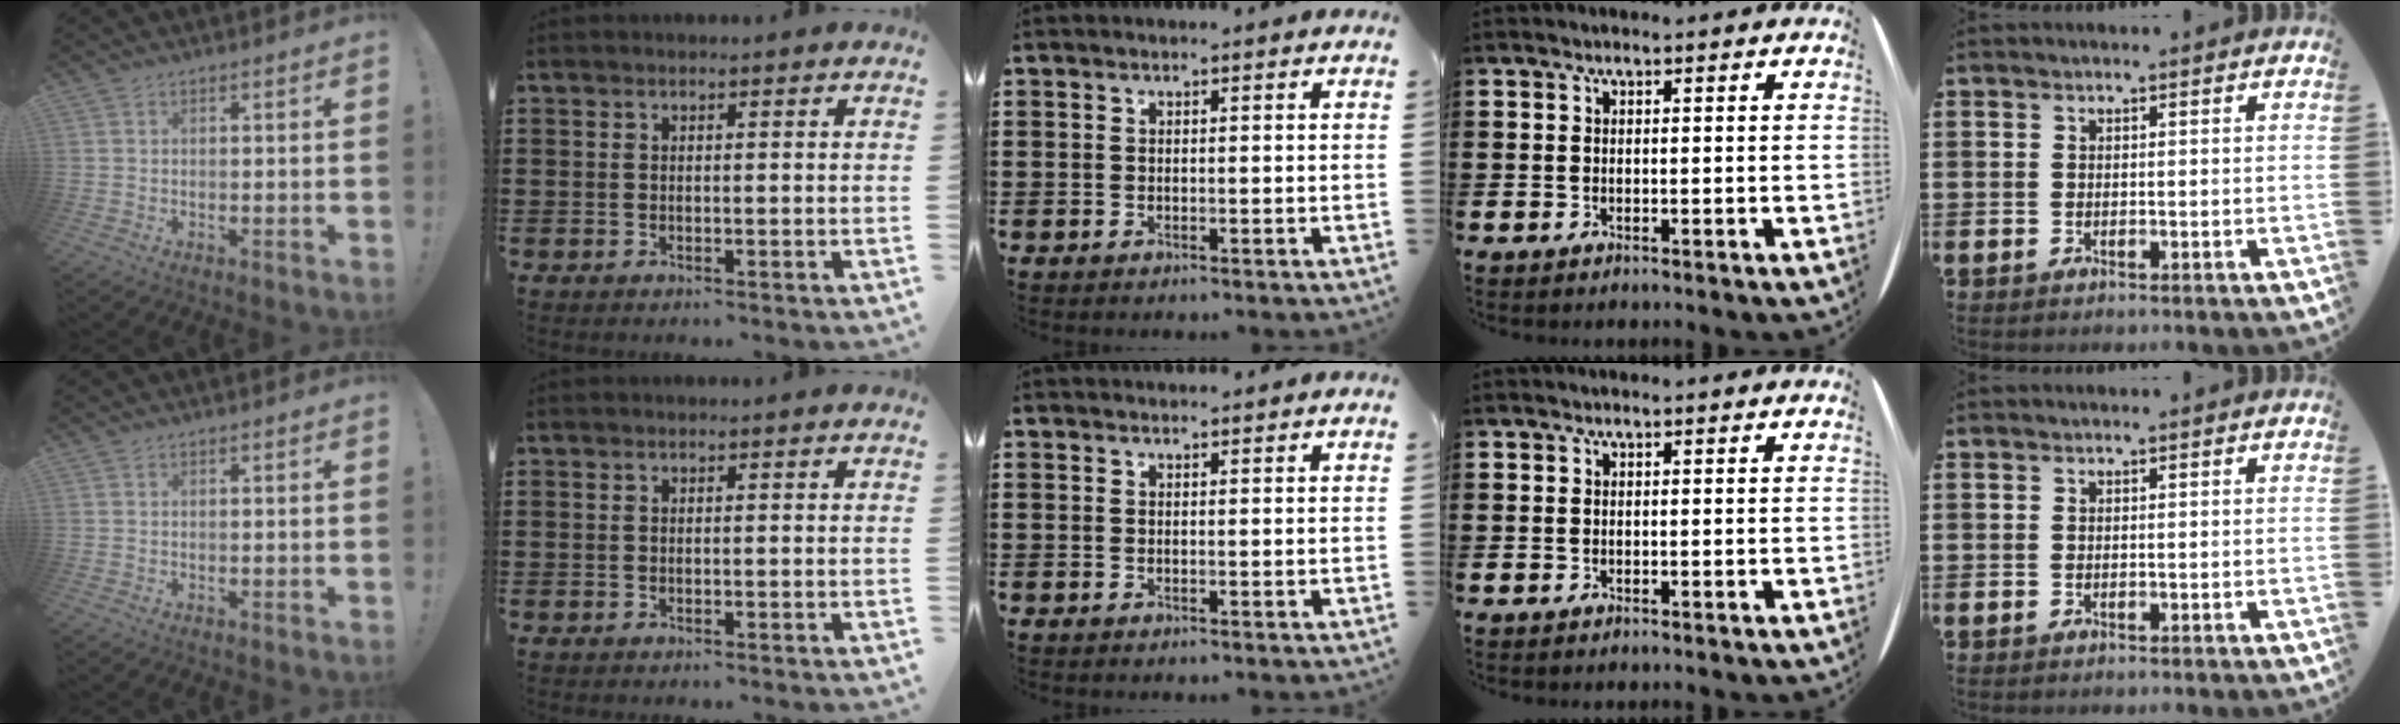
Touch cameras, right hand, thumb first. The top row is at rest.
{"middle": {"total": 0.9, "force": [0.9, 0.2, 0.1], "torque": [0.004, -0.003, 0.016]}}